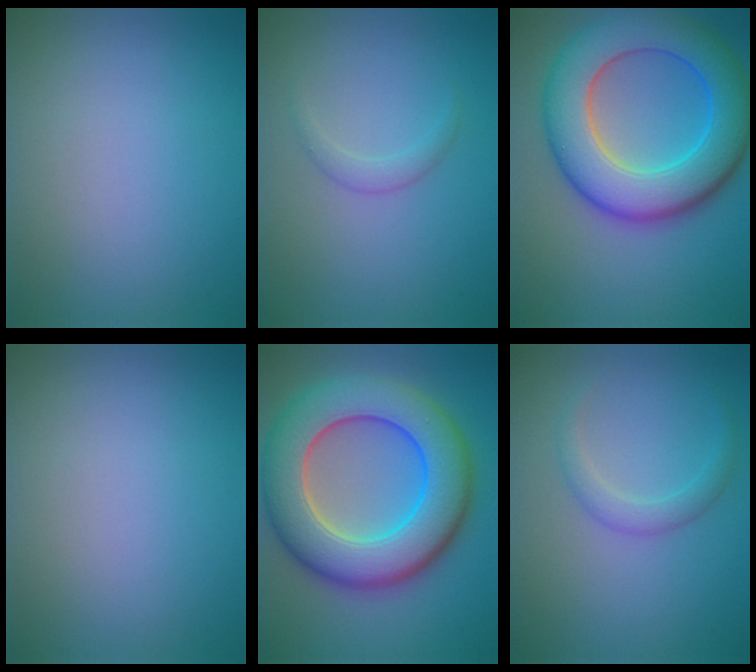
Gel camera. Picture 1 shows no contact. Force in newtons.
{"total": 1.2, "press": 1.2, "slide": 0.0}
{"total": 10.6, "press": 10.5, "slide": 0.7}
{"total": 0.0}
{"total": 11.8, "press": 11.8, "slide": 0.7}
{"total": 1.7, "press": 1.7, "slide": 0.1}